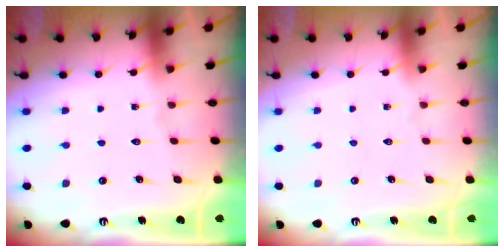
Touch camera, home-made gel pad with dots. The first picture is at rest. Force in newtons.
{"total": 0.0}